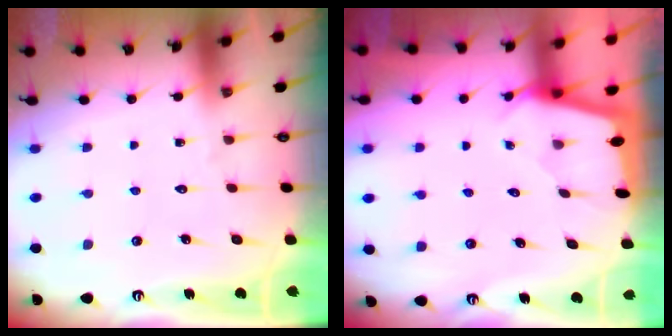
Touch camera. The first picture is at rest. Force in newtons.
{"total": 1.9, "press": 1.9, "slide": 0.1}